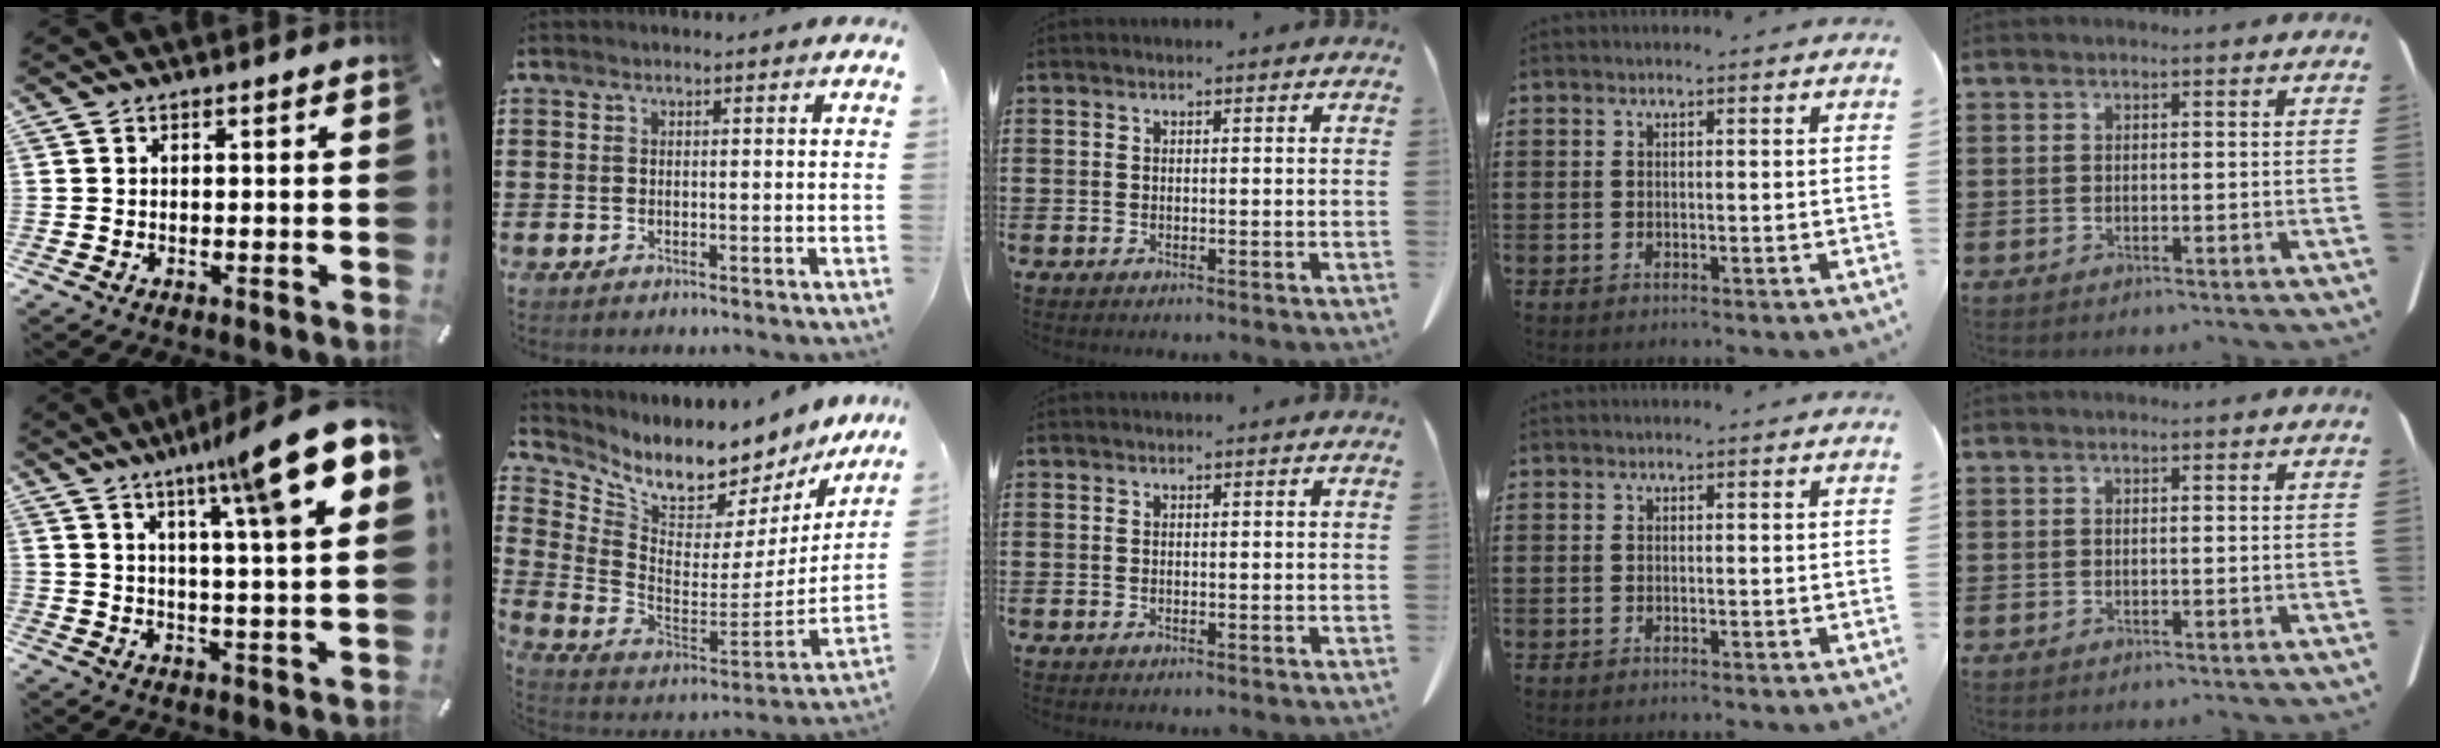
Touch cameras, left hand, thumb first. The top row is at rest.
{"thumb": {"total": 16.1, "force": [9.8, 0.9, 12.7], "torque": [-0.199, -0.058, 0.145]}, "index": {"total": 6.4, "force": [5.9, 1.8, 1.9], "torque": [-0.071, -0.069, 0.097]}}